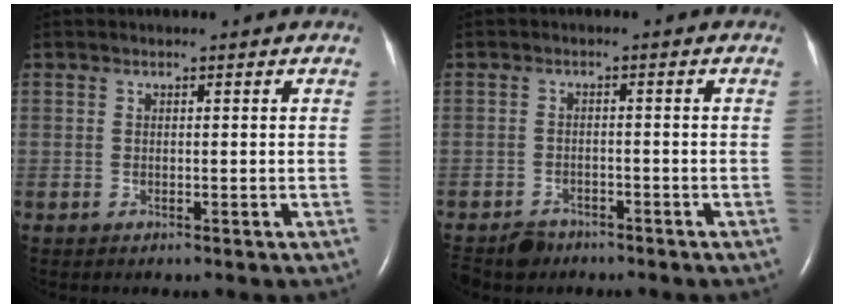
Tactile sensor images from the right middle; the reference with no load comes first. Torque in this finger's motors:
{"motor_torque": [-0.16, -0.10, -0.02, 0.00]}